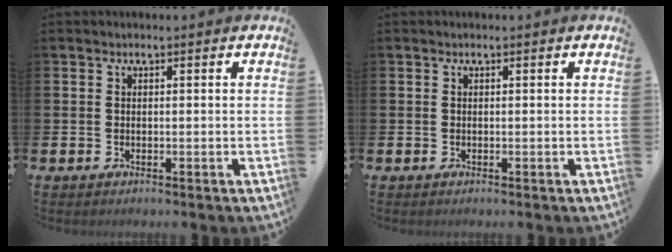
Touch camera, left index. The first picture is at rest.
{"total": 0.0}